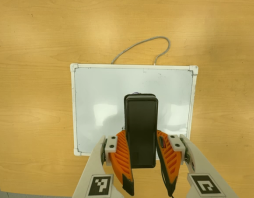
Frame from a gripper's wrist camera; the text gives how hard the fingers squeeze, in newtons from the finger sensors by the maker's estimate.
{"total": 9.0, "left": 7.0, "right": 11.0}